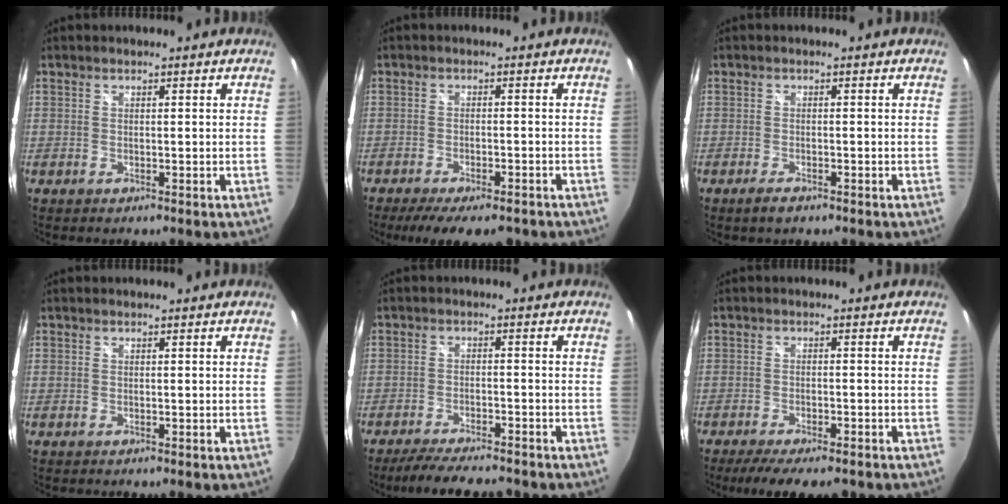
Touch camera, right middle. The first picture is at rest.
{"total": 11.1, "force": [-8.8, 3.3, 6.0], "torque": [-0.122, -0.032, -0.131]}
{"total": 2.2, "force": [-1.6, 0.7, 1.4], "torque": [-0.032, -0.006, -0.031]}
{"total": 0.0}
{"total": 10.2, "force": [-8.9, 2.0, 4.6], "torque": [-0.104, -0.016, -0.141]}
{"total": 10.8, "force": [-8.6, 3.0, 5.8], "torque": [-0.120, -0.031, -0.130]}